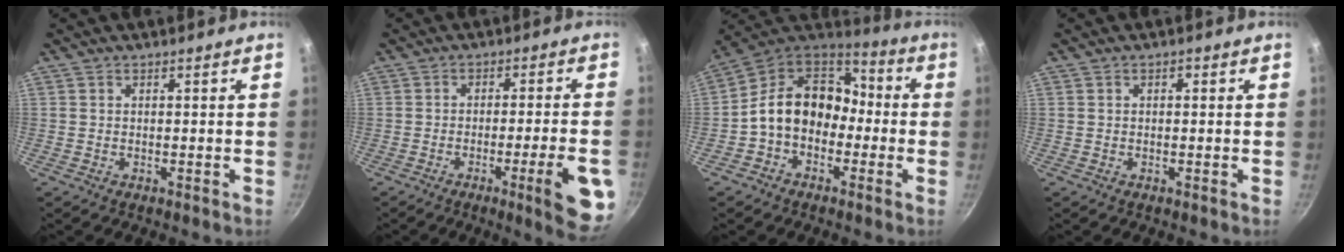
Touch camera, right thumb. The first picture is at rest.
{"total": 11.4, "force": [-4.1, 1.6, 10.5], "torque": [-0.125, 0.015, -0.053]}
{"total": 14.9, "force": [-2.2, 11.5, 9.2], "torque": [-0.117, 0.059, -0.057]}
{"total": 0.7, "force": [0.2, 0.4, 0.5], "torque": [-0.006, 0.005, 0.003]}